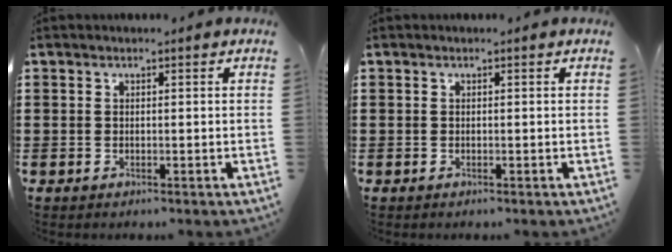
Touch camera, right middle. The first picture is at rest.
{"total": 0.0}